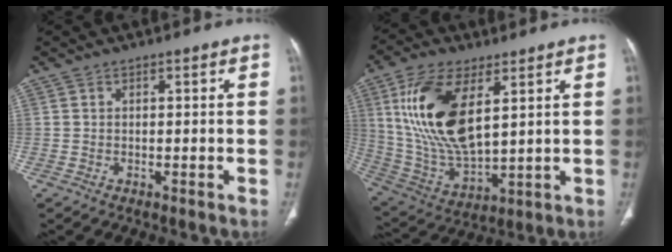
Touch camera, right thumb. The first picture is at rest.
{"total": 19.2, "force": [6.2, 8.9, 15.9], "torque": [-0.312, -0.025, 0.127]}